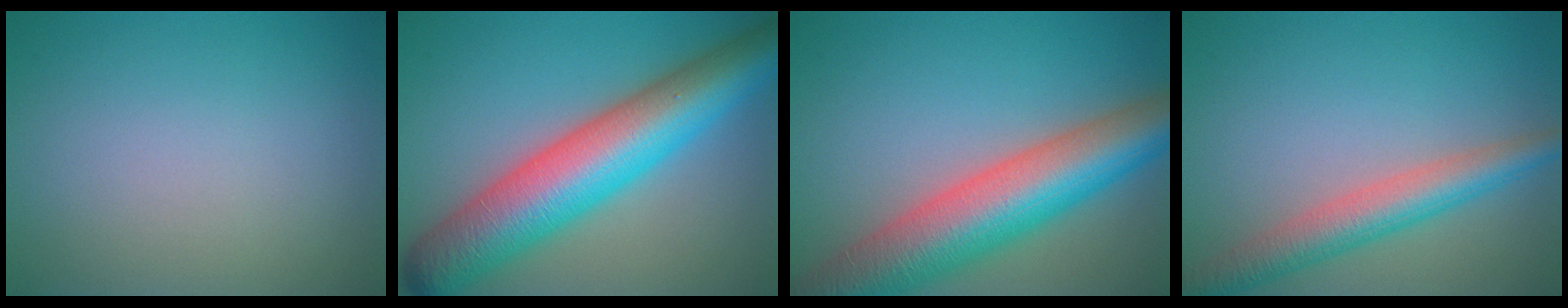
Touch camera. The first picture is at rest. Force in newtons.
{"total": 11.8, "press": 11.7, "slide": 0.2}
{"total": 11.5, "press": 11.5, "slide": 0.5}
{"total": 4.9, "press": 4.9, "slide": 0.2}